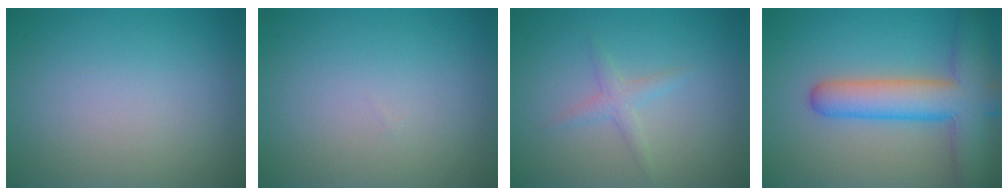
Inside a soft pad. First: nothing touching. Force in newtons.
{"total": 0.0}
{"total": 1.4, "press": 1.4, "slide": 0.1}
{"total": 8.0, "press": 8.0, "slide": 0.5}